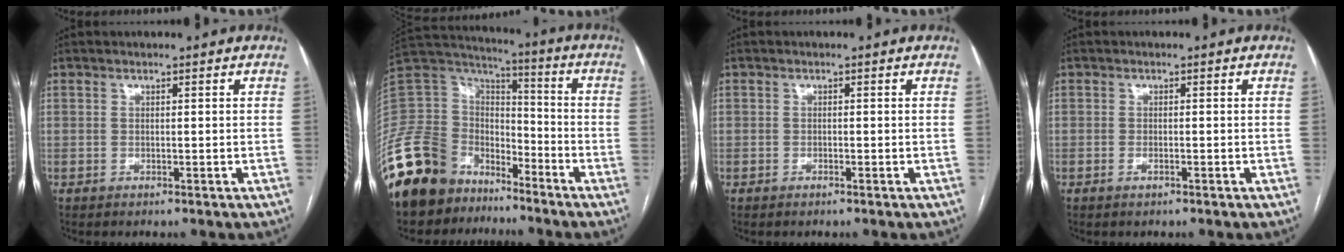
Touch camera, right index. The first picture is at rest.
{"total": 20.3, "force": [-14.1, 12.5, 7.5], "torque": [-0.175, 0.058, -0.251]}
{"total": 0.6, "force": [-0.4, 0.4, 0.1], "torque": [-0.003, 0.003, -0.008]}
{"total": 0.8, "force": [-0.5, 0.3, 0.6], "torque": [-0.013, 0.000, -0.006]}